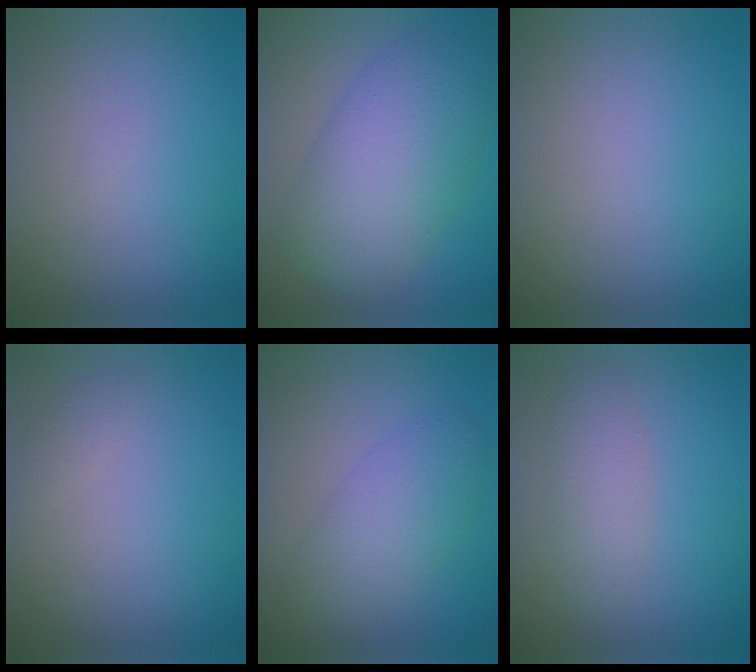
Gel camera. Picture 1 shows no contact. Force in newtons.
{"total": 9.5, "press": 9.4, "slide": 0.3}
{"total": 0.0}
{"total": 0.7, "press": 0.7, "slide": 0.0}
{"total": 4.4, "press": 4.4, "slide": 0.1}
{"total": 2.6, "press": 2.6, "slide": 0.2}